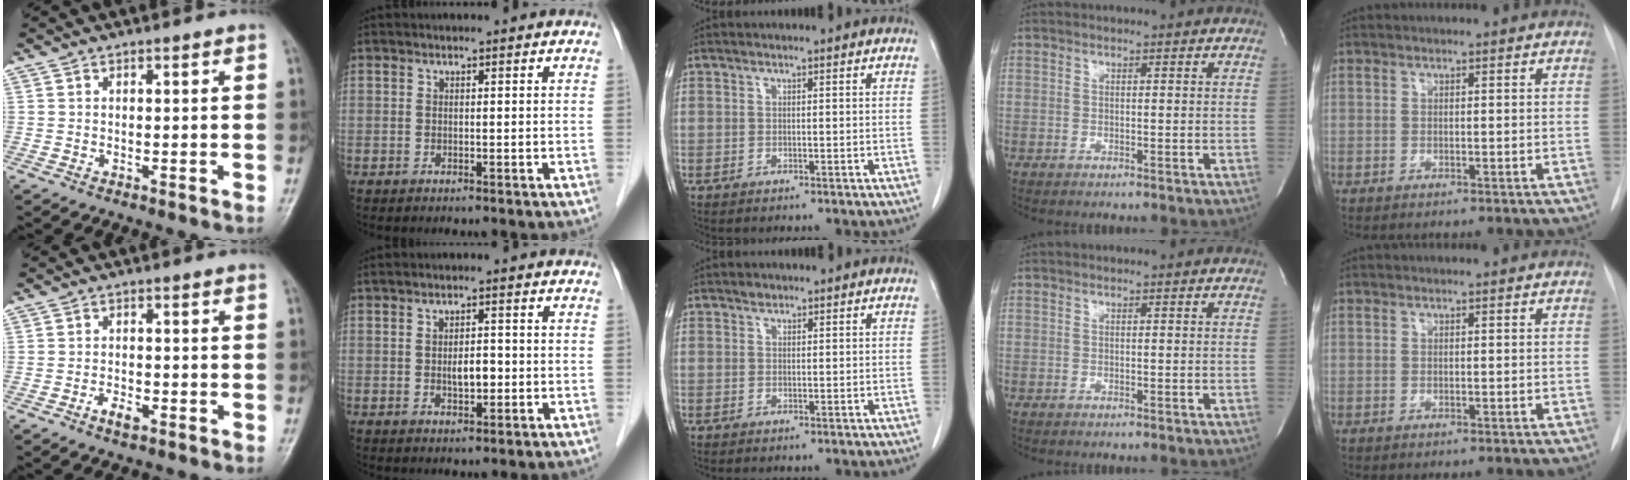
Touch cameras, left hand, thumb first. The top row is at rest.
{"thumb": {"total": 2.7, "force": [-1.6, 1.4, 1.8], "torque": [-0.029, 0.008, -0.028]}, "index": {"total": 3.1, "force": [-0.4, 1.2, 2.8], "torque": [-0.049, 0.001, -0.004]}, "middle": {"total": 0.7, "force": [0.6, 0.3, 0.1], "torque": [-0.003, -0.001, 0.009]}}